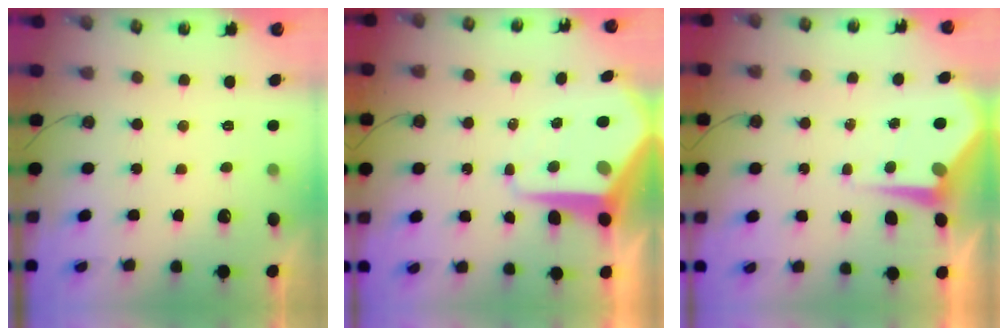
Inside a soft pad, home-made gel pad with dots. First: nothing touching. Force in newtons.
{"total": 11.5, "press": 11.4, "slide": 1.0}
{"total": 5.9, "press": 5.9, "slide": 0.5}